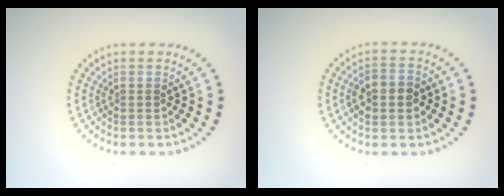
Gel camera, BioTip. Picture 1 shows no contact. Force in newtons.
{"total": 3.4, "press": 3.3, "slide": 0.2}